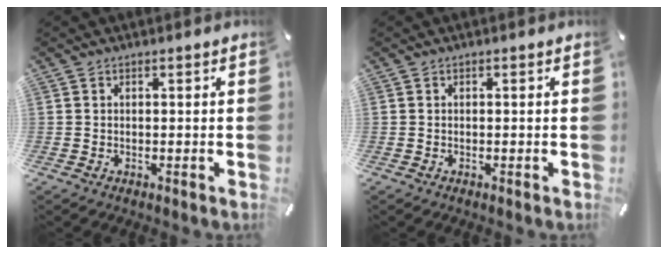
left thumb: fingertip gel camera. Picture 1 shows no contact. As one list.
[{"total": 0.0}]